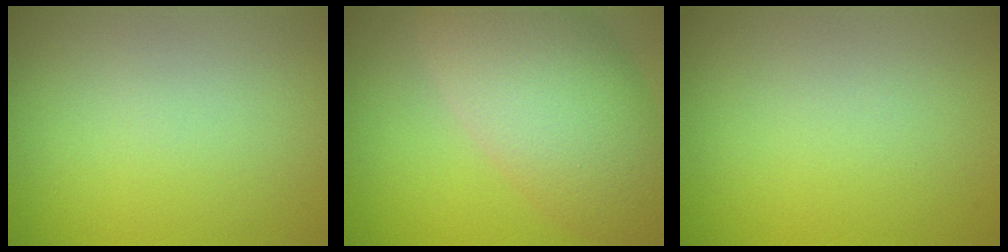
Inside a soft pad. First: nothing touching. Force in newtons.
{"total": 9.8, "press": 9.8, "slide": 0.3}
{"total": 0.0}